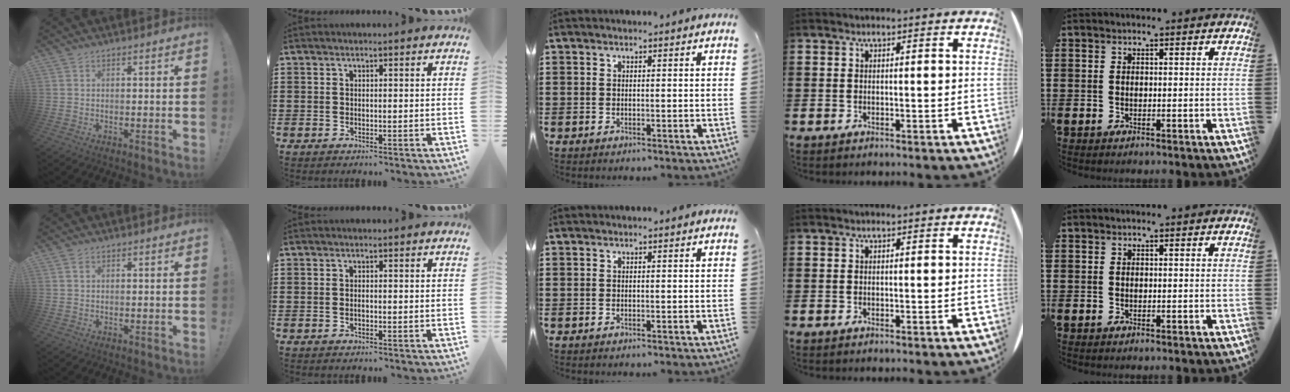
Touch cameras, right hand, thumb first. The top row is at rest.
{"thumb": {"total": 1.1, "force": [0.6, 0.7, 0.7], "torque": [-0.006, -0.001, 0.010]}, "index": {"total": 0.5, "force": [-0.2, 0.2, 0.5], "torque": [-0.011, -0.003, -0.003]}}